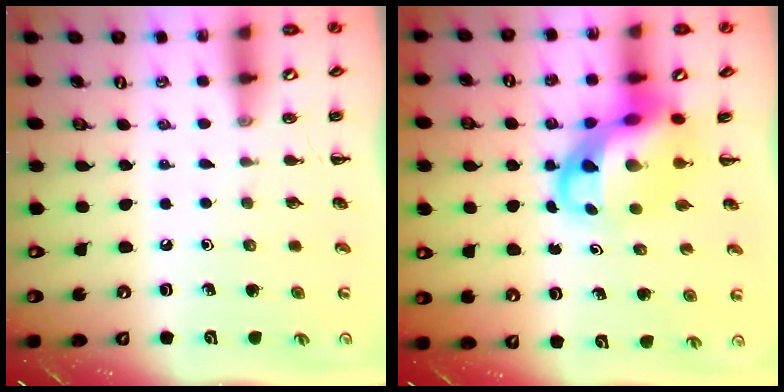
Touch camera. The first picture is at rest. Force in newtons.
{"total": 8.7, "press": 8.4, "slide": 2.3}